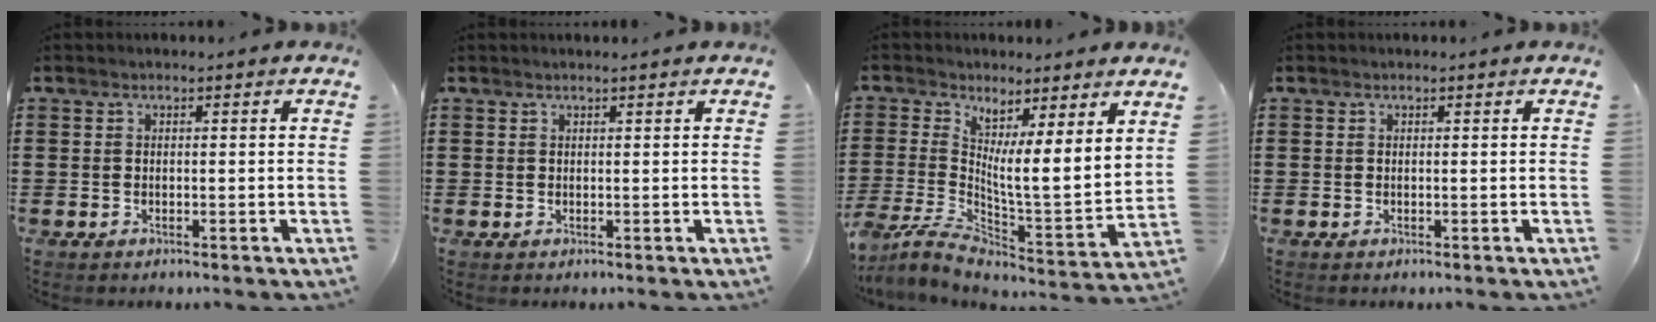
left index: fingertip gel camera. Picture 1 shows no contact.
{"total": 0.7, "force": [0.6, -0.1, 0.3], "torque": [-0.006, -0.002, 0.012]}
{"total": 4.5, "force": [2.8, 0.5, 3.5], "torque": [-0.090, -0.044, 0.043]}
{"total": 0.0}